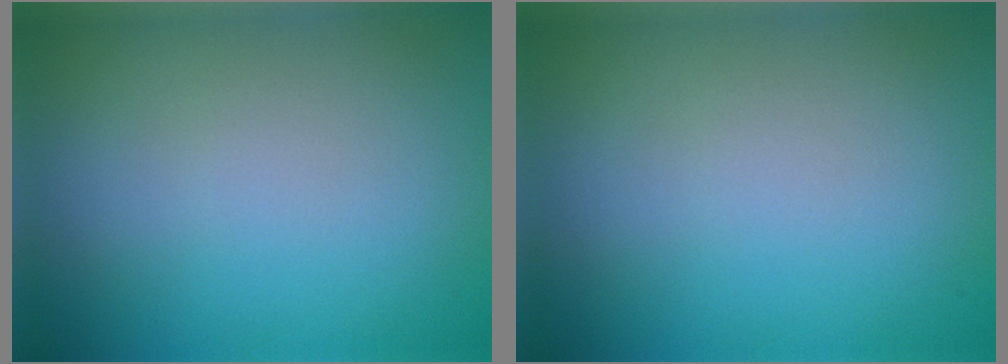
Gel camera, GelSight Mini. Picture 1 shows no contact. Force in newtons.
{"total": 0.0}